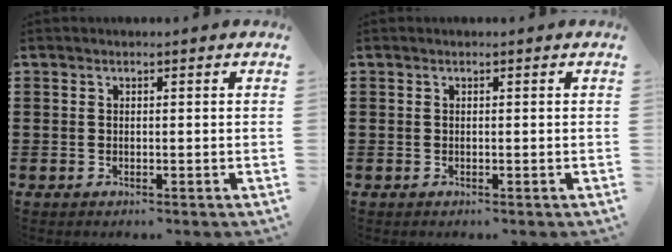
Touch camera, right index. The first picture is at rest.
{"total": 0.0}